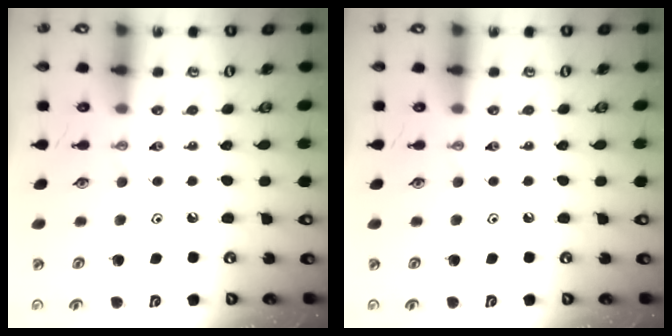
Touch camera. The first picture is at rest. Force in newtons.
{"total": 0.0}